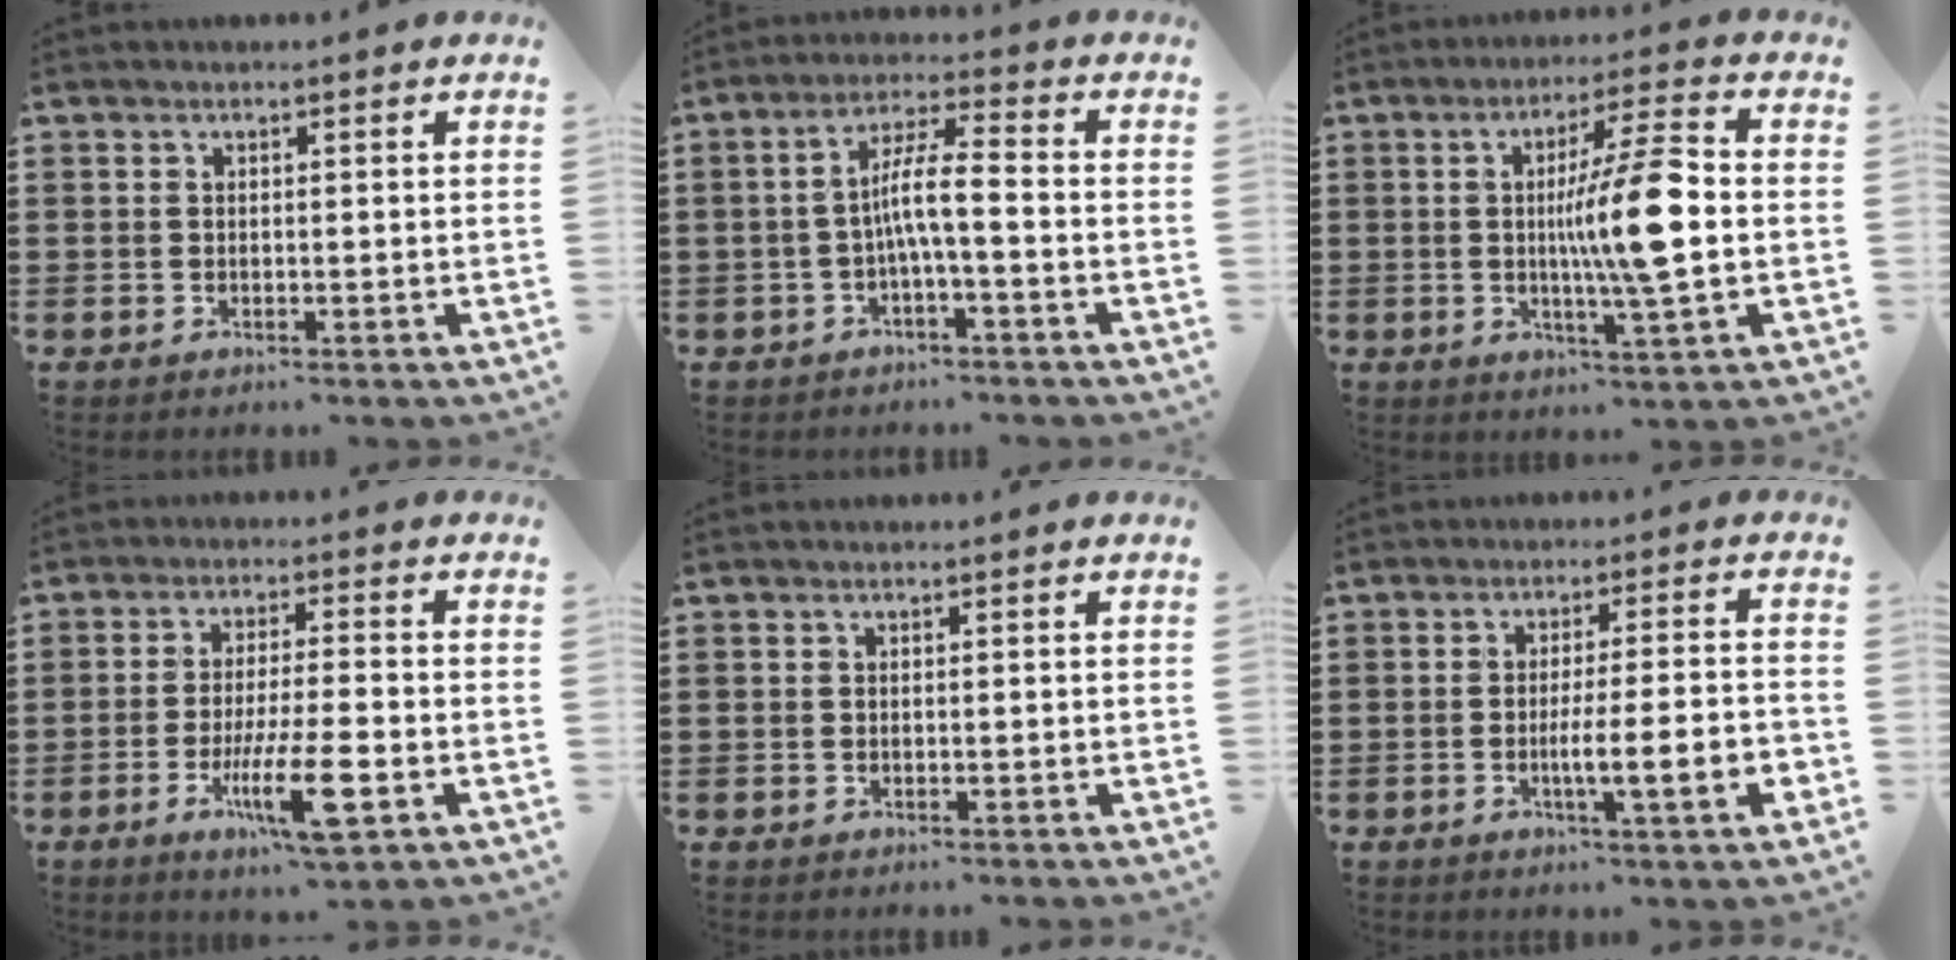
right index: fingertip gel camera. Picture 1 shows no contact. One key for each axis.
{"total": 6.2, "fx": -1.3, "fy": 0.8, "fz": 6.0, "tx": -0.114, "ty": 0.007, "tz": -0.031}
{"total": 10.9, "fx": -0.1, "fy": 0.9, "fz": 10.9, "tx": -0.182, "ty": -0.001, "tz": -0.009}
{"total": 9.9, "fx": -3.6, "fy": 1.5, "fz": 9.1, "tx": -0.178, "ty": -0.014, "tz": -0.067}
{"total": 0.0}
{"total": 7.6, "fx": -2.3, "fy": 0.5, "fz": 7.3, "tx": -0.118, "ty": -0.009, "tz": -0.039}